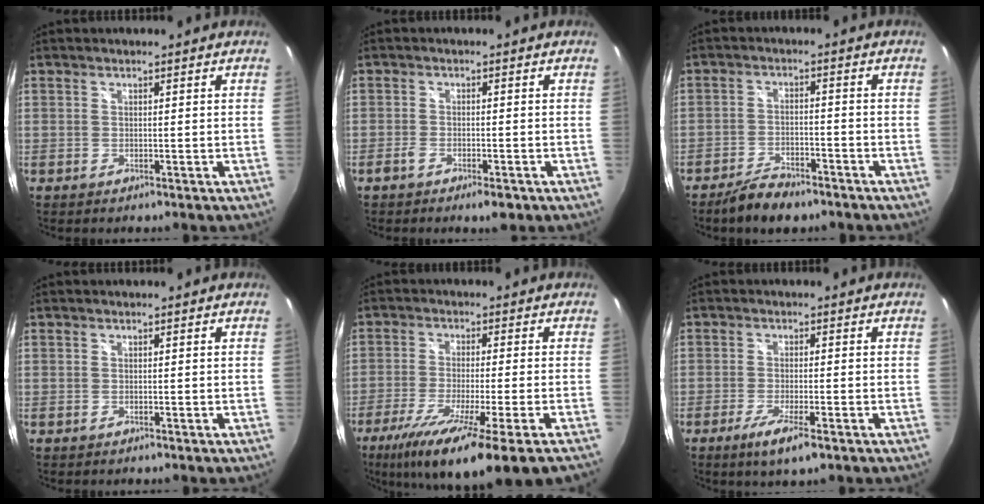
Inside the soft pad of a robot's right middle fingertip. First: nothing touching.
{"total": 3.9, "force": [-2.7, 1.5, 2.4], "torque": [-0.059, -0.004, -0.050]}
{"total": 7.1, "force": [-5.7, 2.4, 3.5], "torque": [-0.086, -0.006, -0.096]}
{"total": 0.0}
{"total": 15.3, "force": [-10.1, -0.3, 11.5], "torque": [-0.220, -0.069, -0.167]}
{"total": 5.6, "force": [-3.2, 0.8, 4.5], "torque": [-0.098, -0.018, -0.058]}